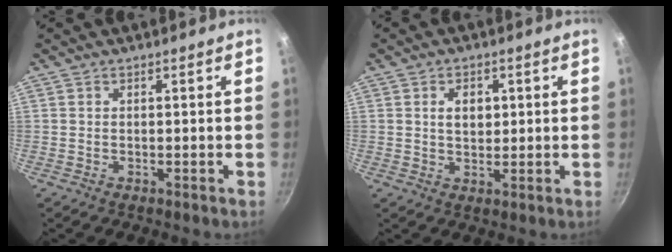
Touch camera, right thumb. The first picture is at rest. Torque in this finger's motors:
{"motor_torque": [0.47, 1.19, 0.37, 0.15, 0.05]}